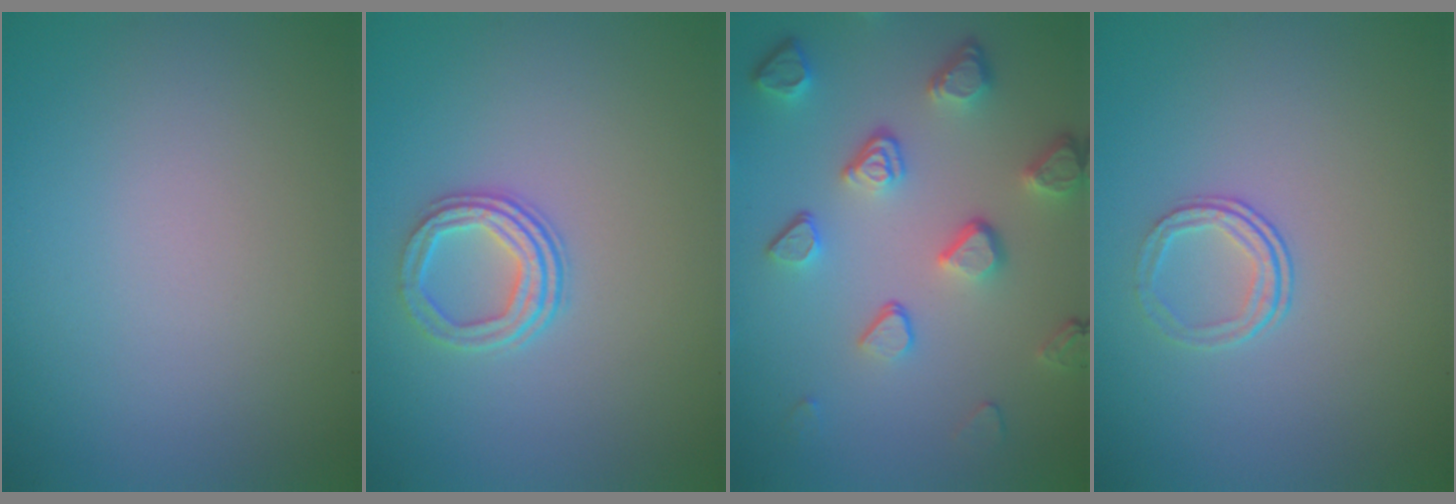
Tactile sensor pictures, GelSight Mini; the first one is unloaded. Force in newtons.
{"total": 3.0, "press": 2.4, "slide": 1.7}
{"total": 5.1, "press": 3.8, "slide": 3.4}
{"total": 1.7, "press": 1.1, "slide": 1.4}